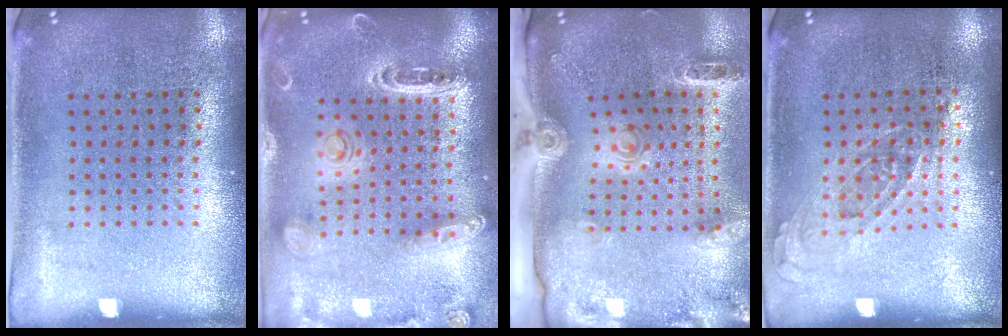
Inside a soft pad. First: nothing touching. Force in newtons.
{"total": 1.4, "press": 1.4, "slide": 0.0}
{"total": 2.9, "press": 2.0, "slide": 2.1}
{"total": 0.7, "press": 0.7, "slide": 0.3}